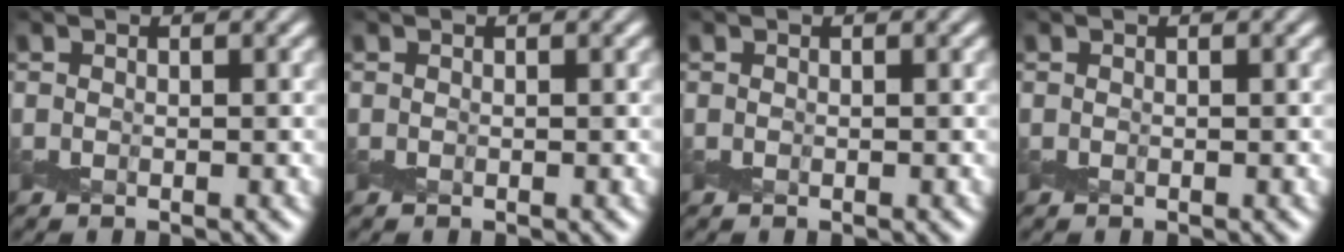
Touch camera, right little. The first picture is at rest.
{"total": 0.0}
{"total": 0.0}
{"total": 0.0}